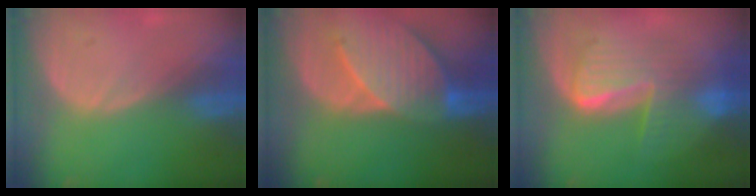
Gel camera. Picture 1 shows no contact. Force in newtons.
{"total": 9.9, "press": 8.9, "slide": 4.5}
{"total": 8.6, "press": 8.5, "slide": 0.5}